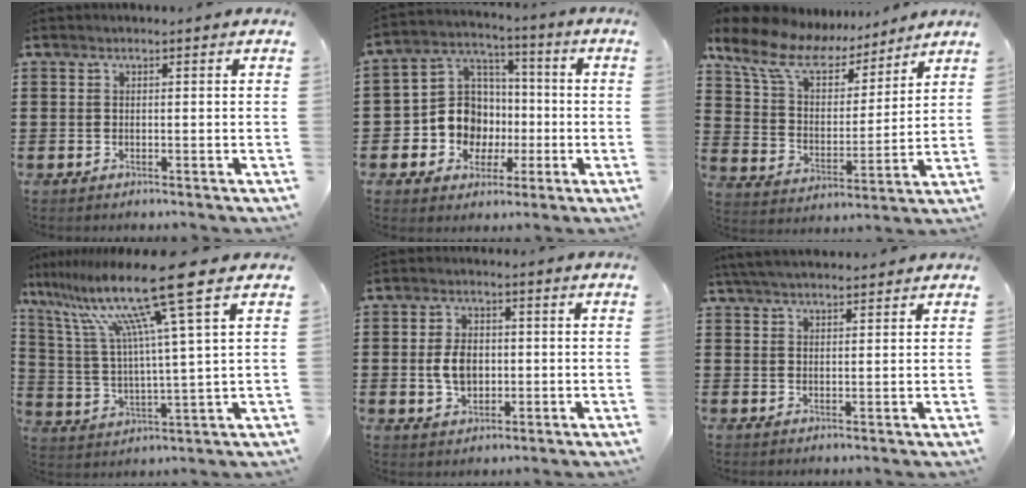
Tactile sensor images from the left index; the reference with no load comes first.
{"total": 10.4, "force": [-1.4, 9.8, 3.2], "torque": [-0.109, 0.009, -0.020]}
{"total": 10.4, "force": [8.5, 4.0, 4.5], "torque": [-0.130, -0.042, 0.150]}
{"total": 15.4, "force": [9.8, 0.6, 11.9], "torque": [-0.256, -0.042, 0.154]}
{"total": 5.4, "force": [-0.2, 3.6, 4.0], "torque": [-0.087, 0.002, -0.011]}
{"total": 3.9, "force": [3.6, 0.3, 1.4], "torque": [-0.037, -0.001, 0.068]}